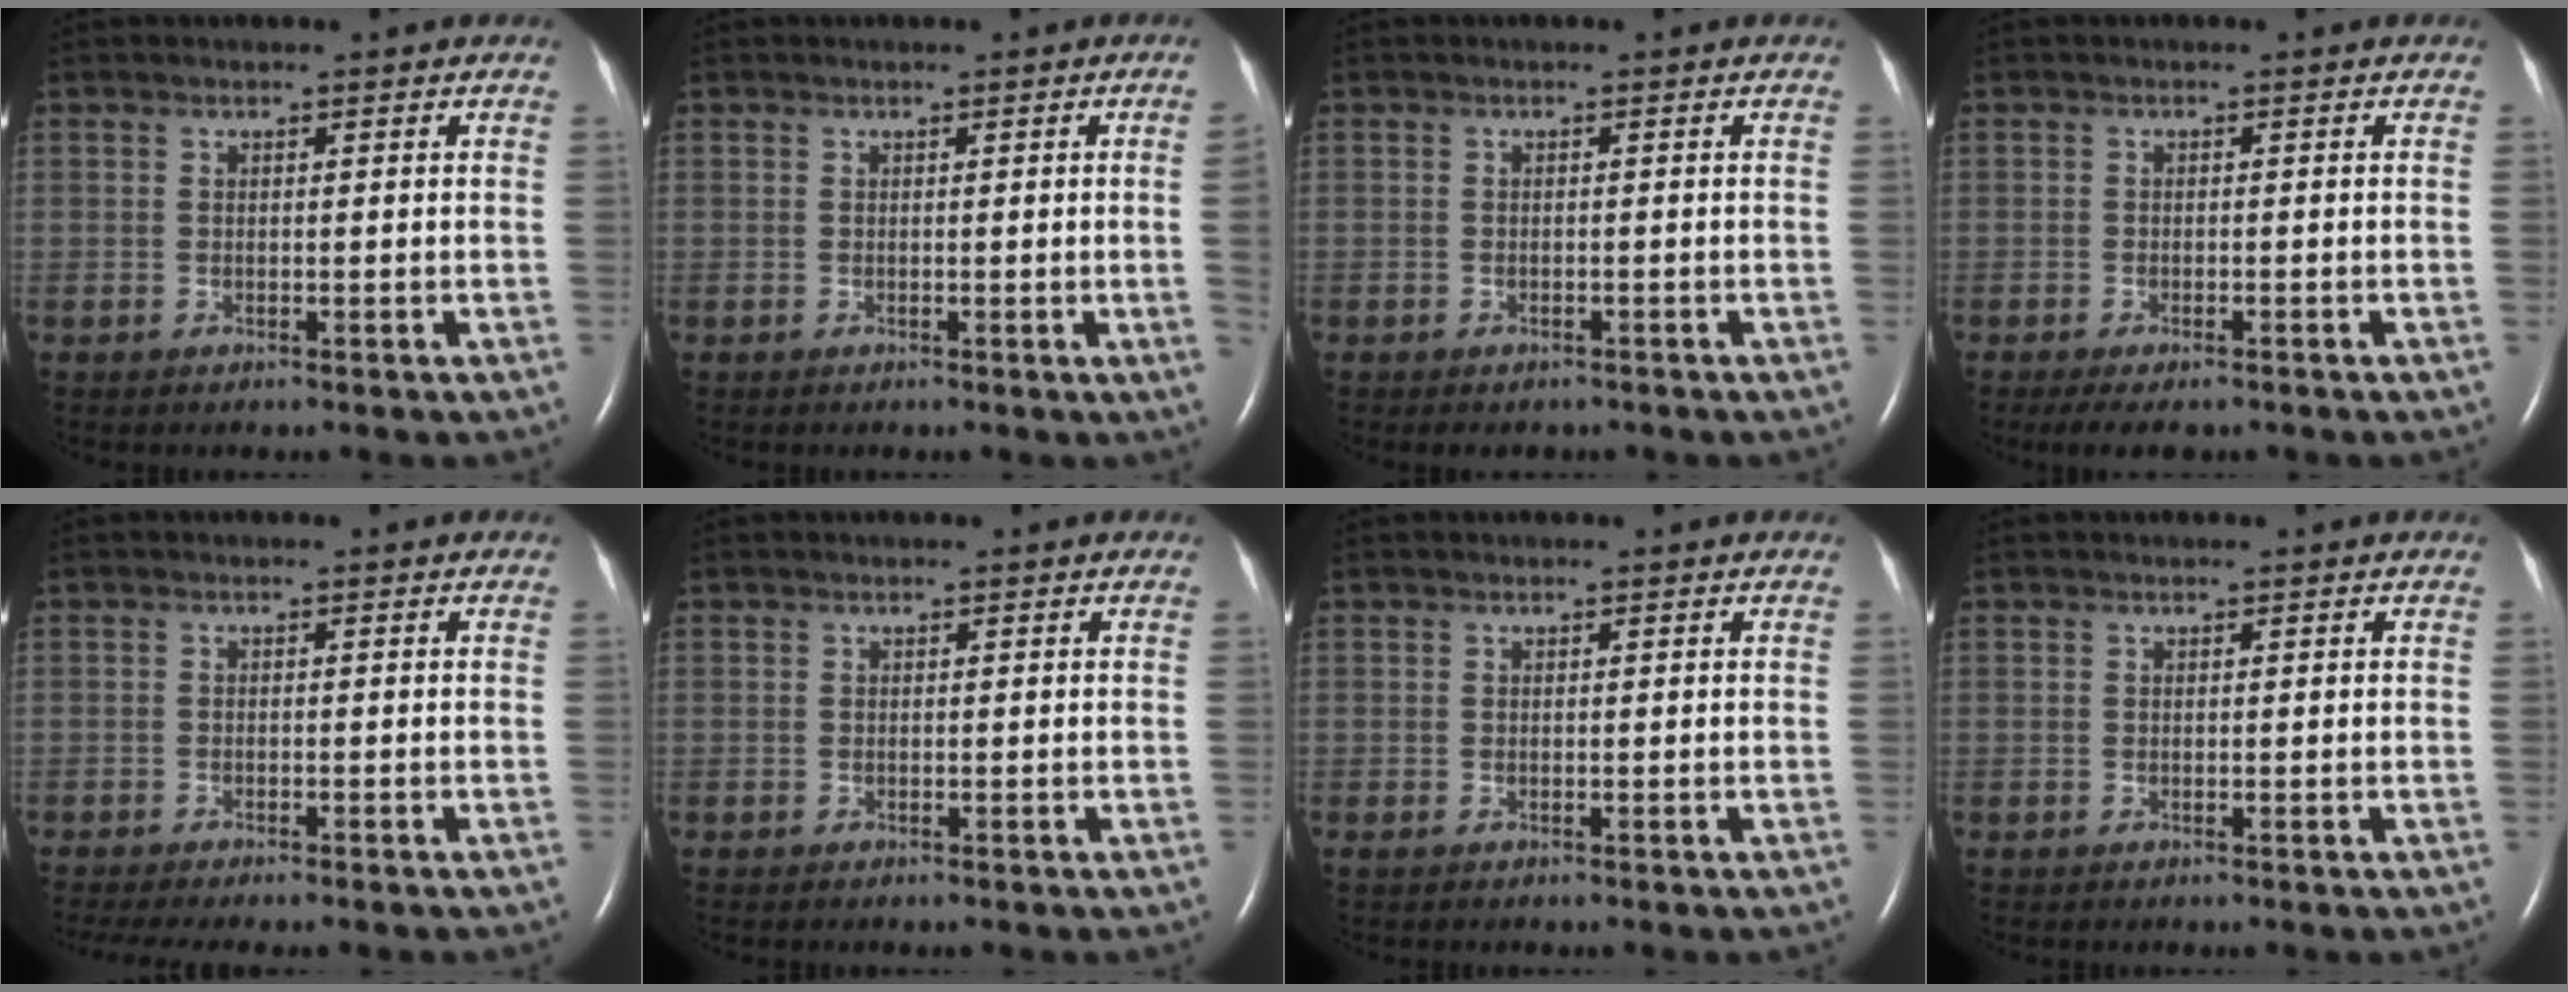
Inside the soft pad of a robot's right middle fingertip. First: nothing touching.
{"total": 2.2, "force": [-0.1, -1.0, 2.0], "torque": [-0.026, -0.003, 0.001]}
{"total": 1.8, "force": [-1.5, 0.9, 0.4], "torque": [-0.007, -0.001, -0.018]}
{"total": 4.7, "force": [-3.5, 1.5, 2.7], "torque": [-0.043, -0.011, -0.053]}
{"total": 8.1, "force": [-6.9, 1.3, 4.2], "torque": [-0.053, -0.007, -0.095]}
{"total": 0.0}
{"total": 0.0}
{"total": 0.0}